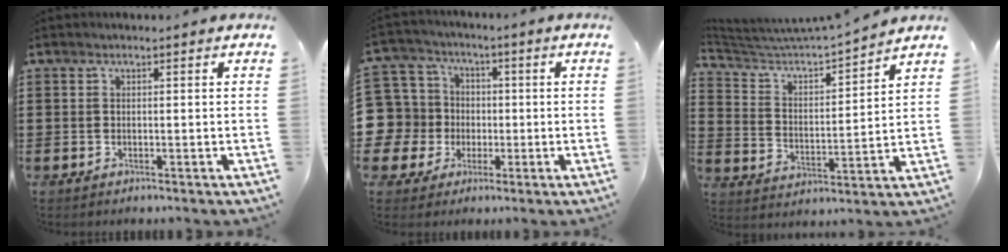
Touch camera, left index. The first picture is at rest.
{"total": 9.1, "force": [-1.1, 8.9, 1.7], "torque": [-0.104, 0.003, -0.023]}
{"total": 4.3, "force": [4.0, 0.4, 1.4], "torque": [-0.053, -0.036, 0.059]}